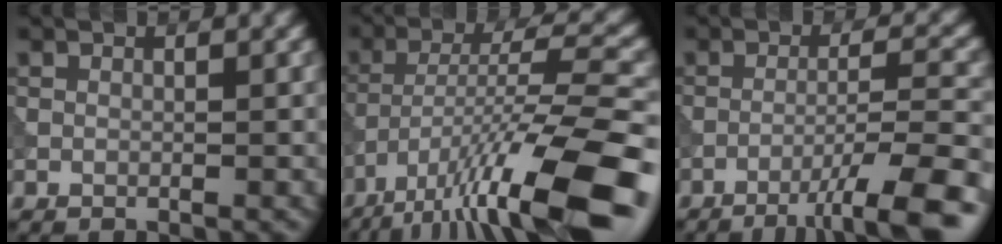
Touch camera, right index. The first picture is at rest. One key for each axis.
{"total": 14.7, "fx": -8.7, "fy": 3.2, "fz": 11.4, "tx": -0.200, "ty": 0.003, "tz": -0.144}
{"total": 7.8, "fx": -4.9, "fy": 0.8, "fz": 6.1, "tx": -0.083, "ty": 0.017, "tz": -0.075}